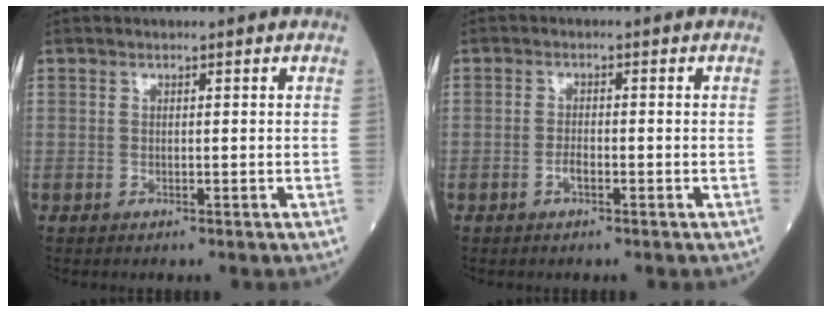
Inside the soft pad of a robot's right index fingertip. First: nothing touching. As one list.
[{"total": 1.6, "force": [-0.8, 0.5, 1.2], "torque": [-0.017, 0.003, -0.015]}]